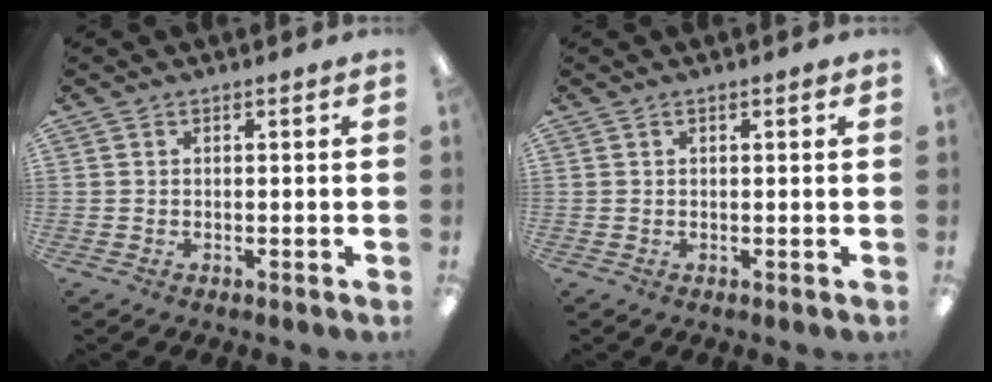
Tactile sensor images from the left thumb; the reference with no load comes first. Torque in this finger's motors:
{"motor_torque": [-0.01, 0.08, -0.14, -0.04, -0.03]}